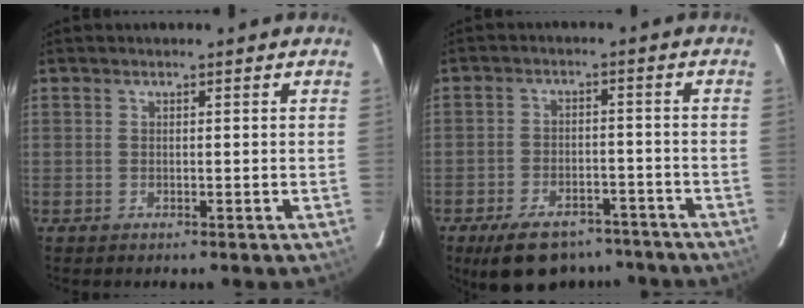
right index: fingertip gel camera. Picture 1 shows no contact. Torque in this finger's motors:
{"motor_torque": [1.07, -1.07, 0.23, 0.01]}